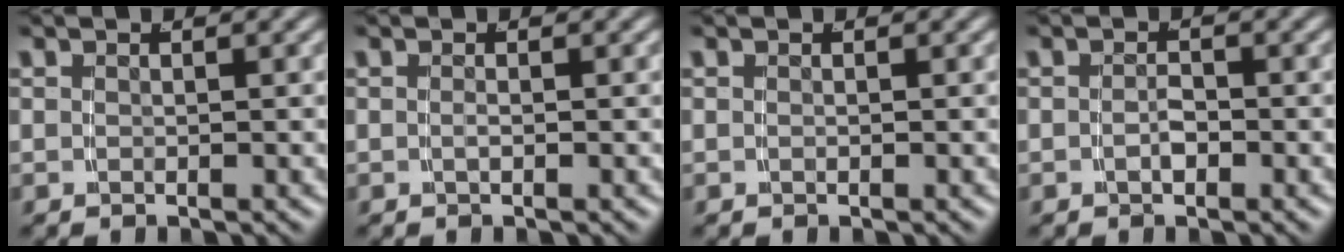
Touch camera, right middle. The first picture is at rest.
{"total": 0.6, "force": [-0.3, -0.5, 0.3], "torque": [-0.006, -0.001, -0.003]}
{"total": 0.0}
{"total": 1.3, "force": [-0.7, 0.5, 0.9], "torque": [-0.019, -0.005, -0.011]}